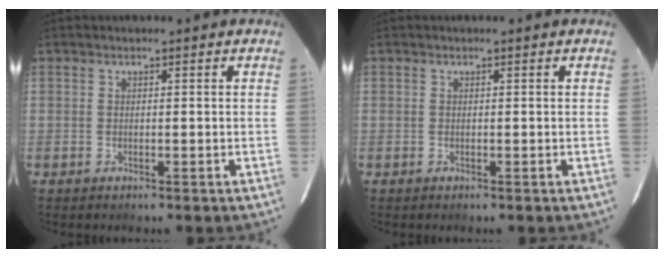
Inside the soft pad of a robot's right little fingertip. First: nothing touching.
{"total": 0.0}